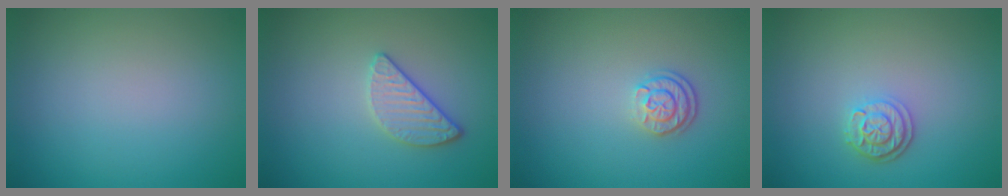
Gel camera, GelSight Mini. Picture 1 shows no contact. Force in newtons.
{"total": 2.4, "press": 2.2, "slide": 0.9}
{"total": 2.3, "press": 1.7, "slide": 1.4}
{"total": 2.5, "press": 2.1, "slide": 1.3}